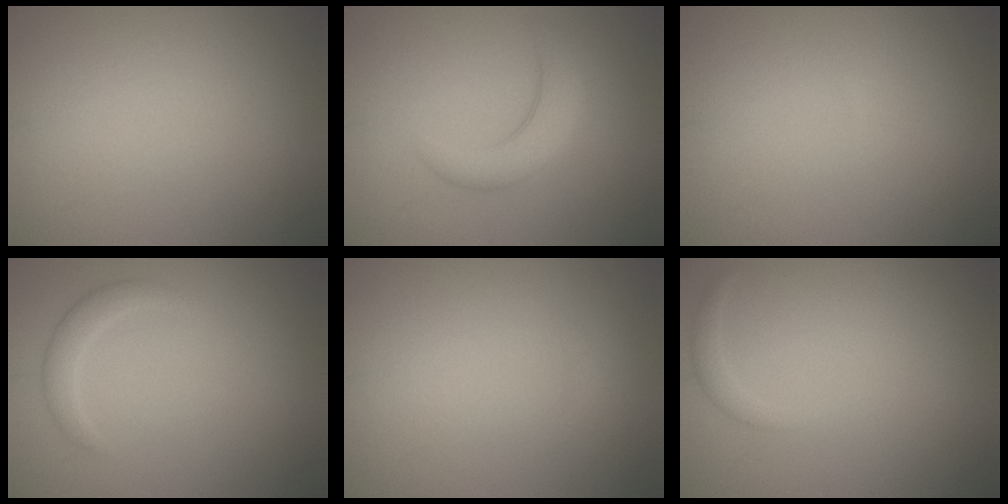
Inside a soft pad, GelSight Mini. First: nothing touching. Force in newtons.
{"total": 3.2, "press": 3.2, "slide": 0.3}
{"total": 0.0}
{"total": 1.6, "press": 1.6, "slide": 0.1}
{"total": 0.5, "press": 0.5, "slide": 0.1}
{"total": 1.0, "press": 1.0, "slide": 0.1}